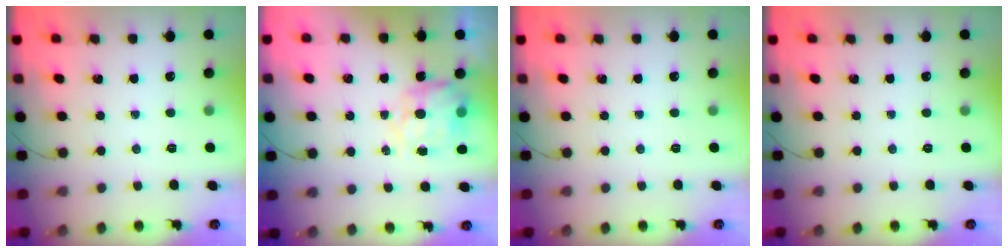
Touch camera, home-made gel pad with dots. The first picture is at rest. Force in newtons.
{"total": 10.1, "press": 10.0, "slide": 1.3}
{"total": 0.0}
{"total": 0.0}